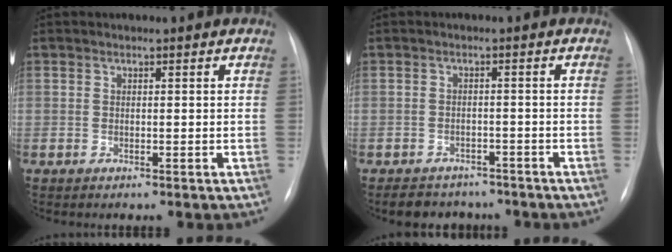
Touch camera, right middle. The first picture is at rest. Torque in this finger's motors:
{"motor_torque": [0.20, -0.28, 0.00, 0.00]}